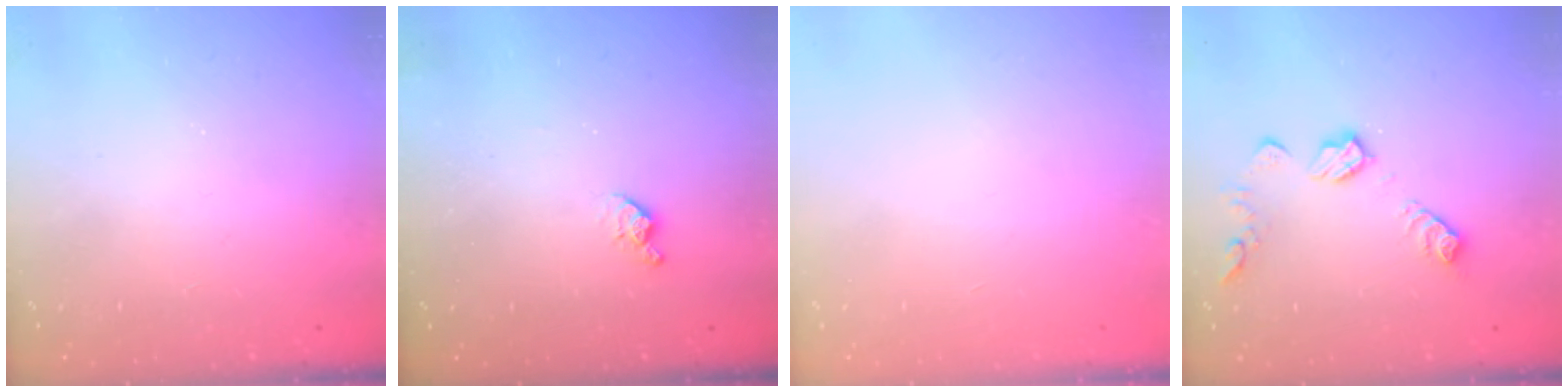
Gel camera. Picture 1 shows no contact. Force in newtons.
{"total": 4.7, "press": 4.7, "slide": 0.7}
{"total": 0.0}
{"total": 10.9, "press": 10.9, "slide": 0.7}